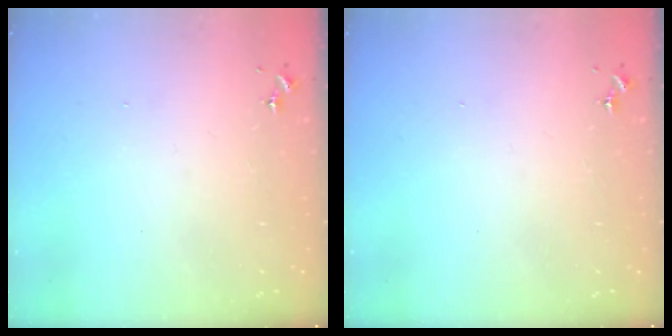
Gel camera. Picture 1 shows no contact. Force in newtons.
{"total": 0.0}